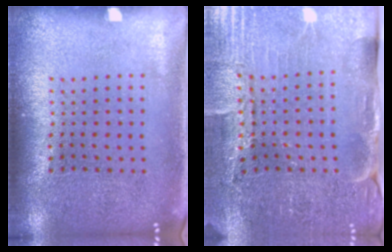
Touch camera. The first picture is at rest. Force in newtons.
{"total": 3.7, "press": 3.7, "slide": 0.3}